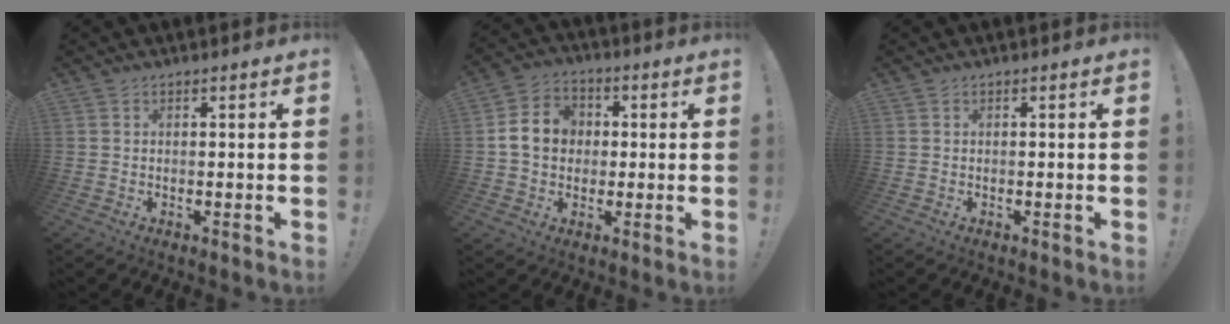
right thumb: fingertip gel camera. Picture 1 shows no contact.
{"total": 10.6, "force": [0.7, 9.1, 5.5], "torque": [-0.095, 0.008, 0.018]}
{"total": 0.0}